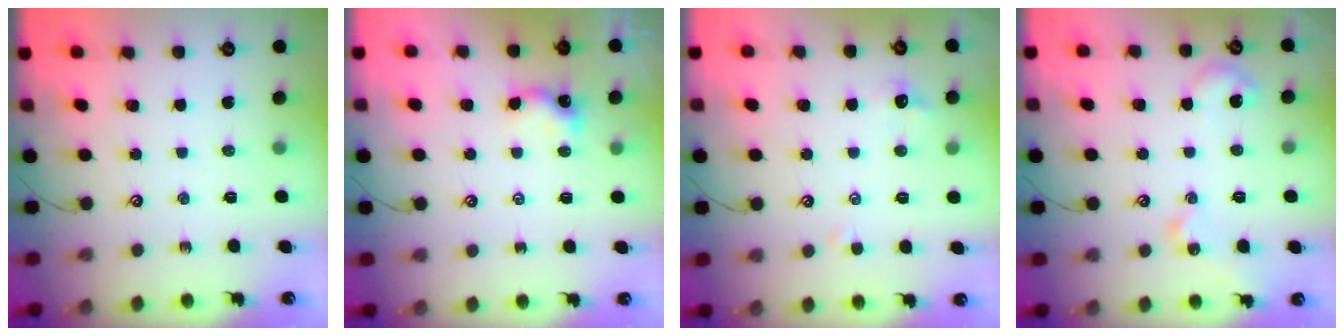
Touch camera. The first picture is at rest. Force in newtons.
{"total": 3.1, "press": 3.1, "slide": 0.5}
{"total": 0.8, "press": 0.5, "slide": 0.7}
{"total": 6.8, "press": 6.8, "slide": 0.6}